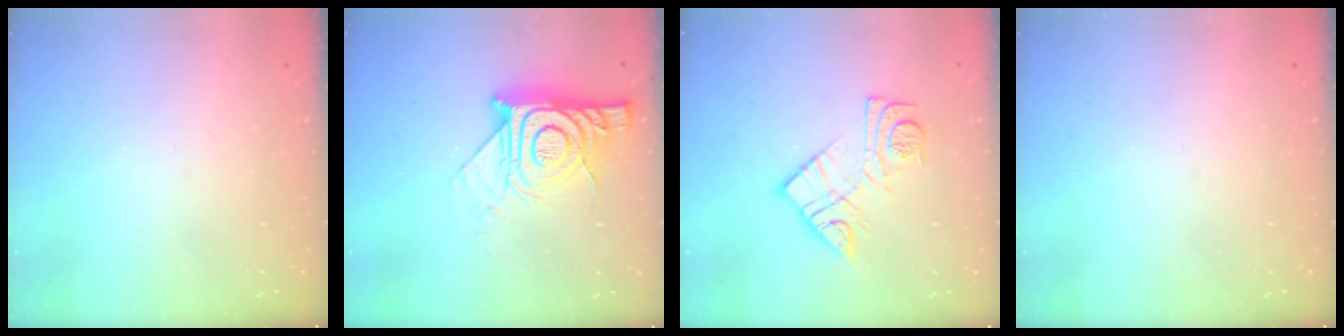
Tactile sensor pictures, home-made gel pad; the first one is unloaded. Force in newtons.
{"total": 15.3, "press": 15.2, "slide": 1.1}
{"total": 12.0, "press": 12.0, "slide": 0.9}
{"total": 0.0}